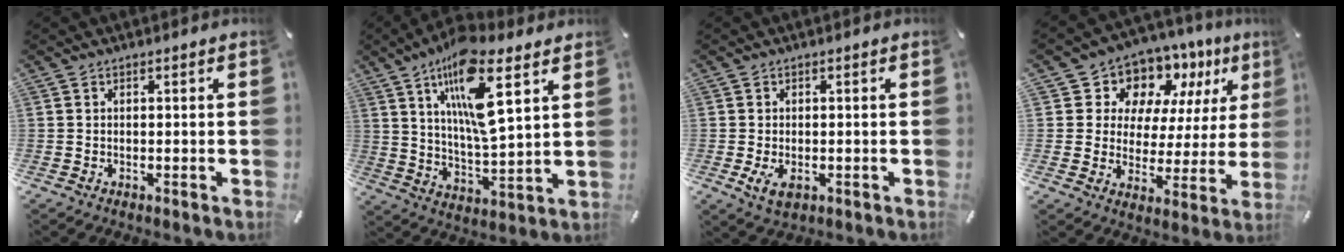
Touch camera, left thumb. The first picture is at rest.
{"total": 15.5, "force": [8.7, 4.0, 12.2], "torque": [-0.235, -0.038, 0.140]}
{"total": 3.4, "force": [-0.9, 2.0, 2.5], "torque": [-0.055, -0.007, -0.021]}
{"total": 10.4, "force": [7.5, 7.0, 1.7], "torque": [-0.039, -0.070, 0.140]}